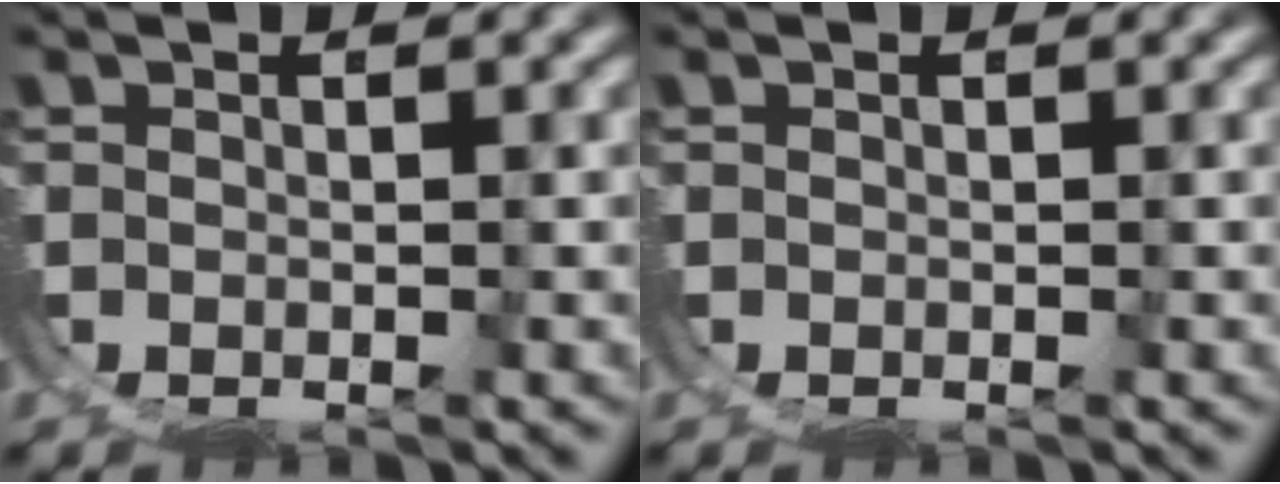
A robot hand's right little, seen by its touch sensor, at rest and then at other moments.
{"total": 0.0}